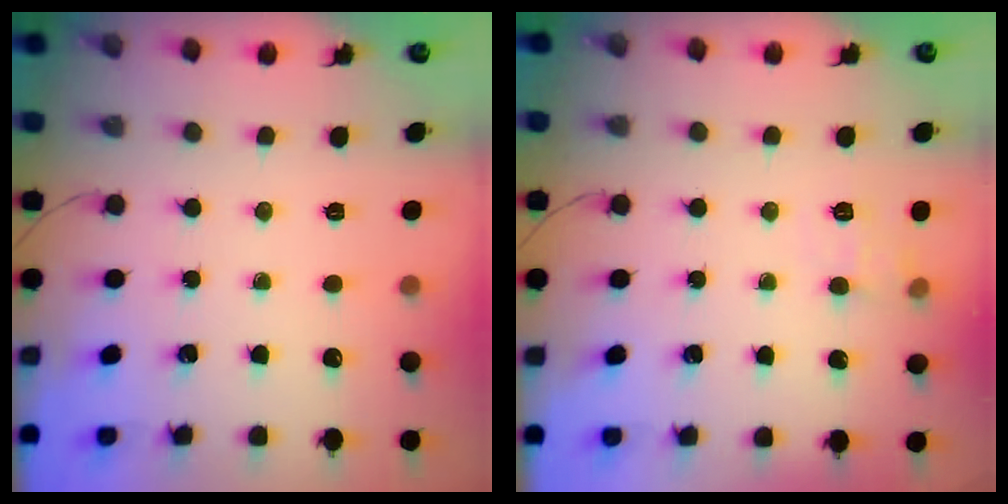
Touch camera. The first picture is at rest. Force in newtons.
{"total": 7.5, "press": 7.1, "slide": 2.2}